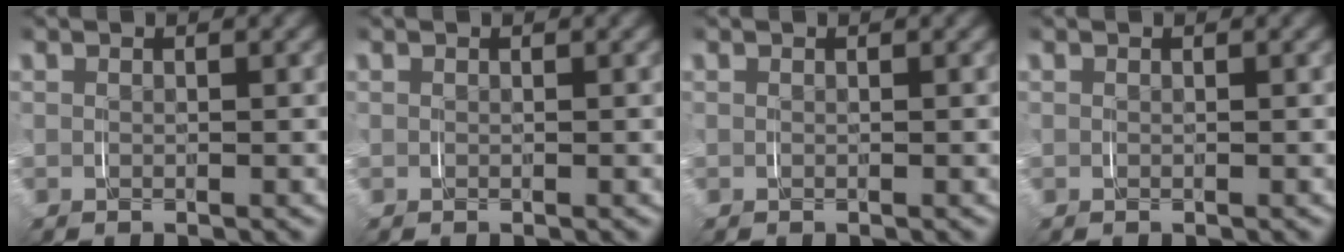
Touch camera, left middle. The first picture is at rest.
{"total": 0.0}
{"total": 0.0}
{"total": 0.0}